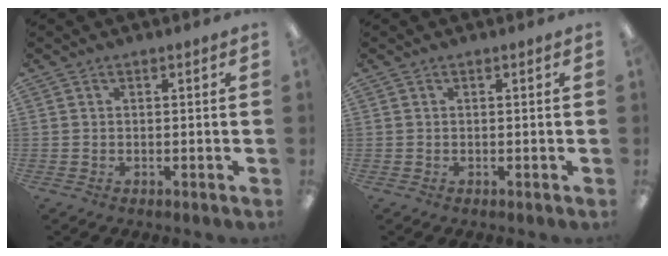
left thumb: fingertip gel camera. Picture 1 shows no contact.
{"total": 0.0}